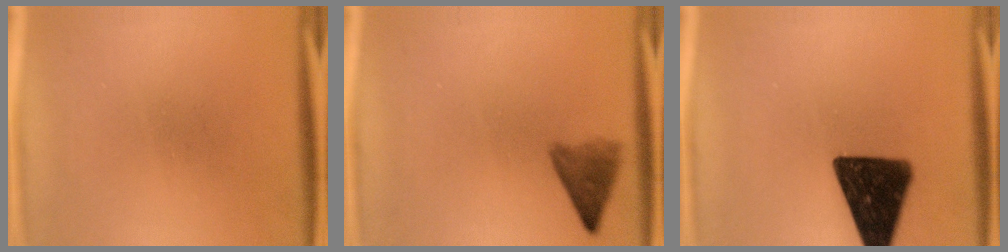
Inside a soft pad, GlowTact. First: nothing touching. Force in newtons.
{"total": 3.8}
{"total": 16.3}